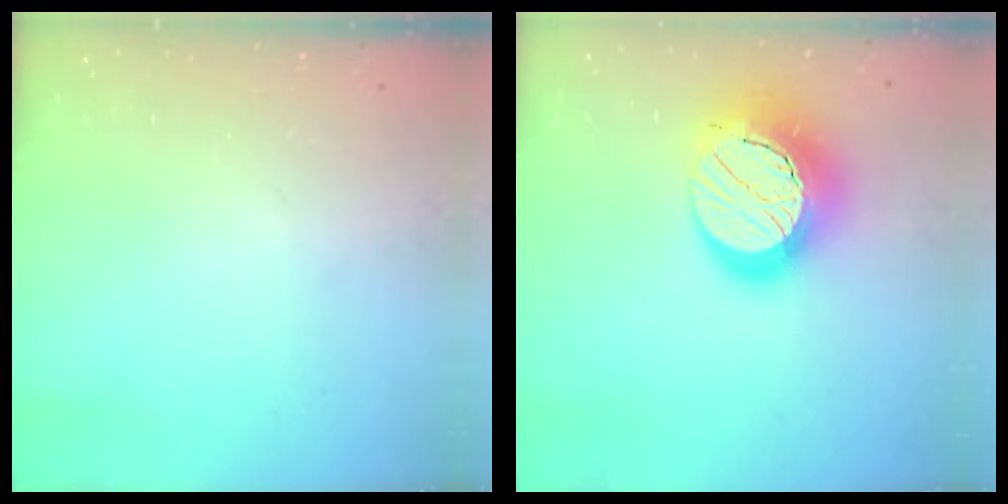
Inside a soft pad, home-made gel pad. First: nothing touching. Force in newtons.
{"total": 21.3, "press": 21.2, "slide": 1.6}